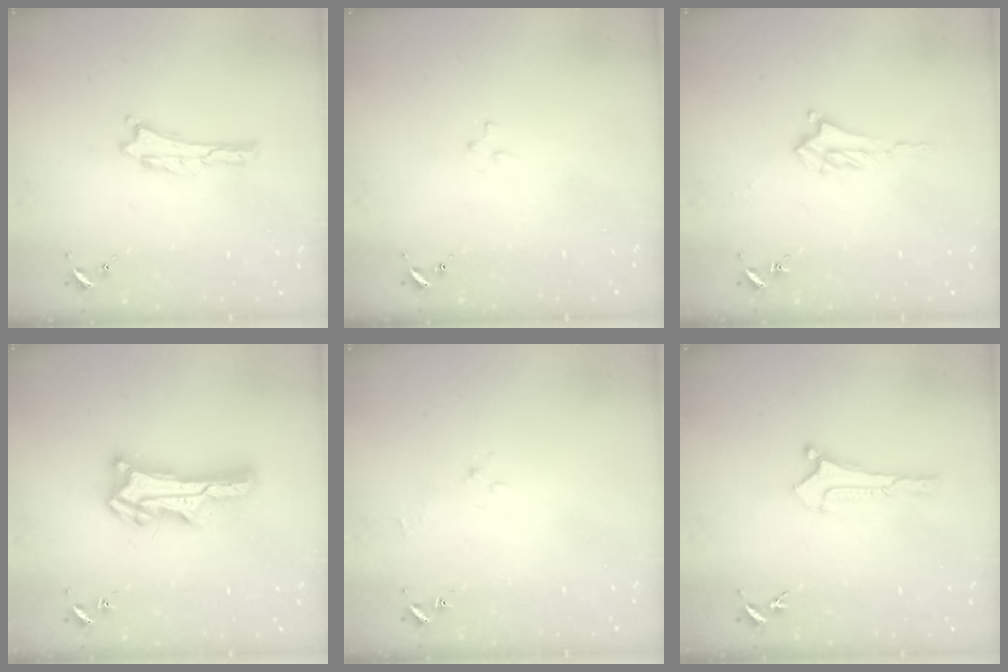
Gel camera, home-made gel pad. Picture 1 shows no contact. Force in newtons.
{"total": 2.1, "press": 2.1, "slide": 0.2}
{"total": 2.4, "press": 2.4, "slide": 0.4}
{"total": 9.2, "press": 9.2, "slide": 1.0}
{"total": 1.7, "press": 1.6, "slide": 0.3}
{"total": 0.0}